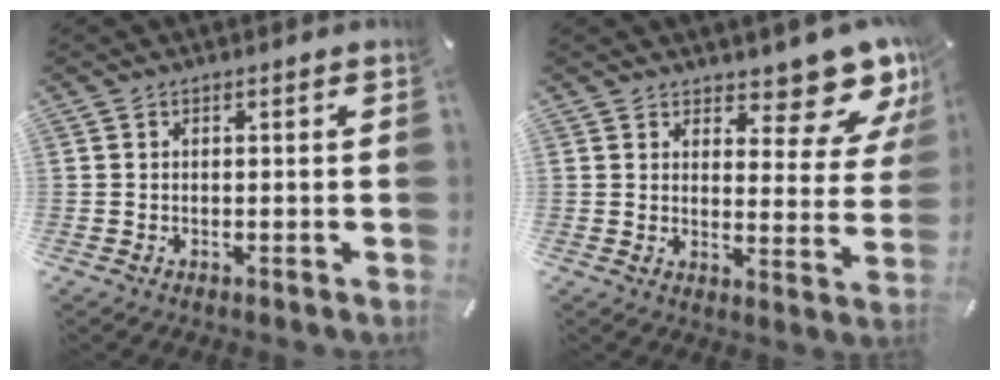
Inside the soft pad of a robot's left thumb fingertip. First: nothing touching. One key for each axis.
{"total": 11.0, "fx": 9.2, "fy": 3.9, "fz": 4.6, "tx": -0.036, "ty": -0.095, "tz": 0.157}